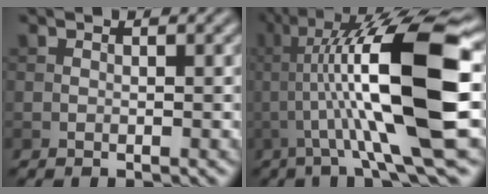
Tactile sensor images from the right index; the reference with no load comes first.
{"total": 13.7, "force": [0.1, 2.1, 13.5], "torque": [-0.216, 0.029, 0.002]}